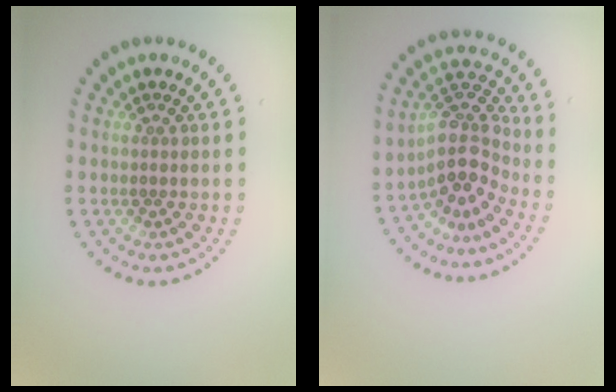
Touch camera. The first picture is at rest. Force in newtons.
{"total": 4.3, "press": 3.2, "slide": 2.8}